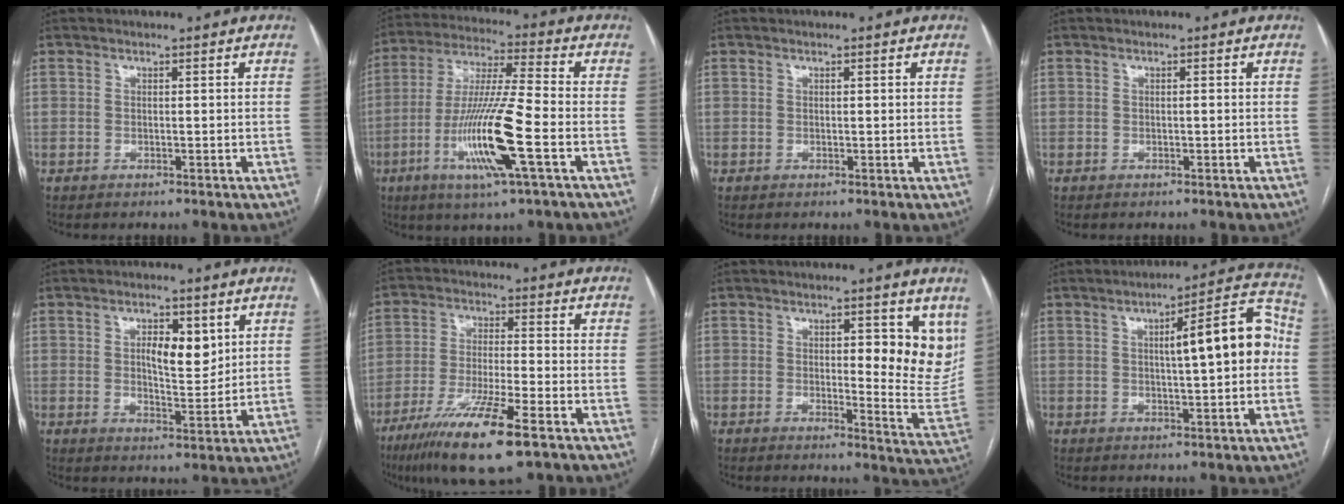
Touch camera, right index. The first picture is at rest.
{"total": 15.1, "force": [-5.0, 0.1, 14.3], "torque": [-0.291, -0.015, -0.094]}
{"total": 0.6, "force": [0.2, 0.1, 0.5], "torque": [-0.010, 0.001, 0.002]}
{"total": 0.0}
{"total": 4.5, "force": [1.9, 2.1, 3.5], "torque": [-0.051, -0.007, 0.032]}
{"total": 13.5, "force": [-8.0, 1.0, 10.9], "torque": [-0.209, -0.033, -0.140]}
{"total": 10.4, "force": [4.1, 3.1, 9.1], "torque": [-0.092, -0.021, 0.050]}
{"total": 11.9, "force": [1.1, 2.3, 11.7], "torque": [-0.154, 0.038, 0.013]}